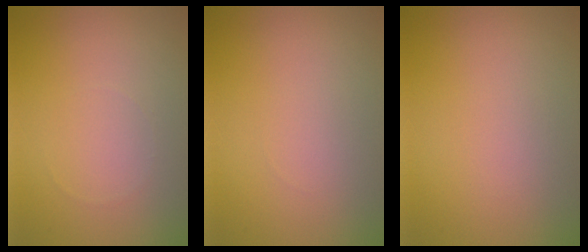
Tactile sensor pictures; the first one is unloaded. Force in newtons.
{"total": 0.0}
{"total": 0.0}